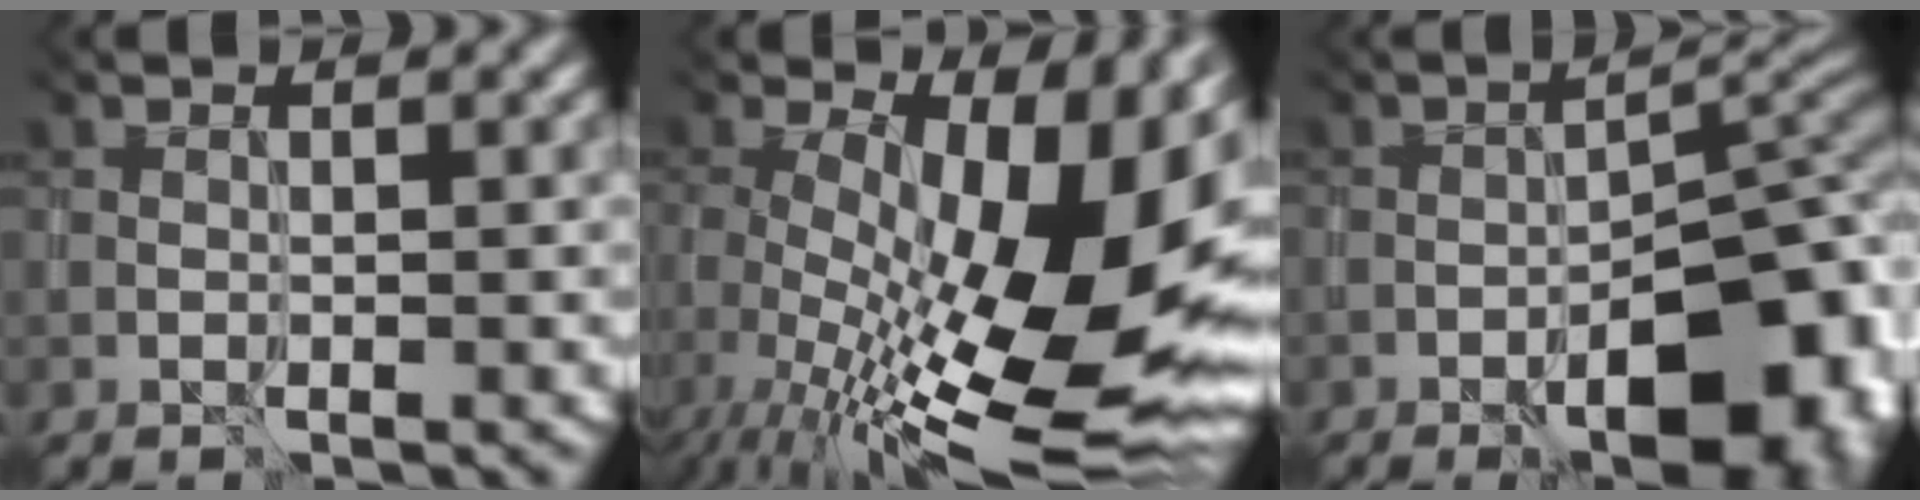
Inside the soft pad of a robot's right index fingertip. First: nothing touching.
{"total": 15.0, "force": [-1.1, 7.4, 13.0], "torque": [-0.199, -0.019, 0.024]}
{"total": 10.1, "force": [-6.4, 3.2, 7.1], "torque": [-0.094, 0.000, -0.071]}